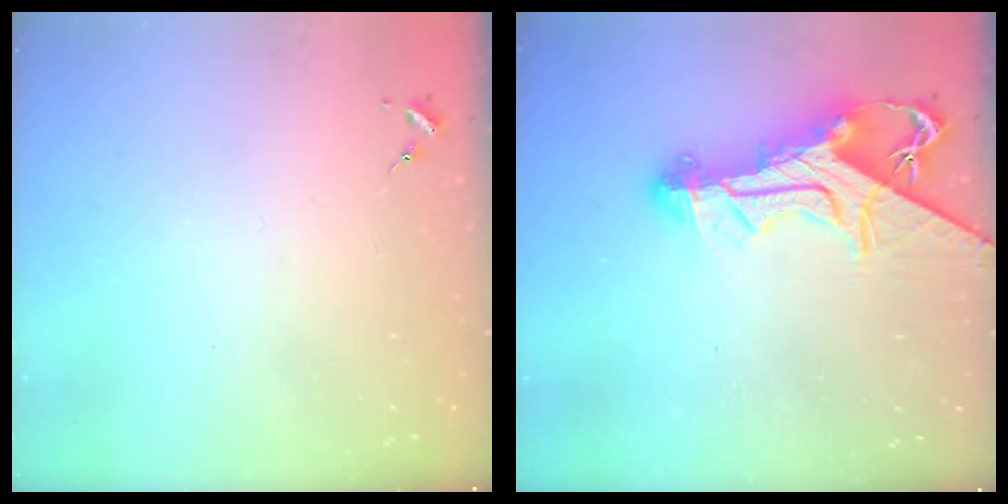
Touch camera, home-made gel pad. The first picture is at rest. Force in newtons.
{"total": 15.7, "press": 15.6, "slide": 1.6}